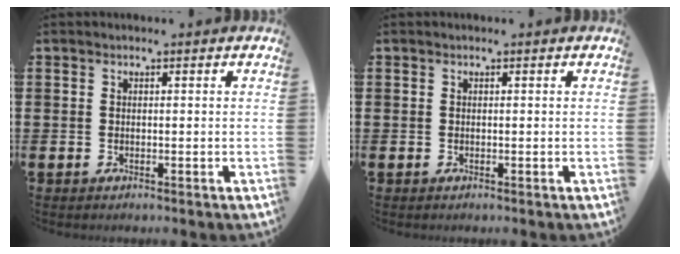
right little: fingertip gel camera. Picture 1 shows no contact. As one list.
[{"total": 0.0}]